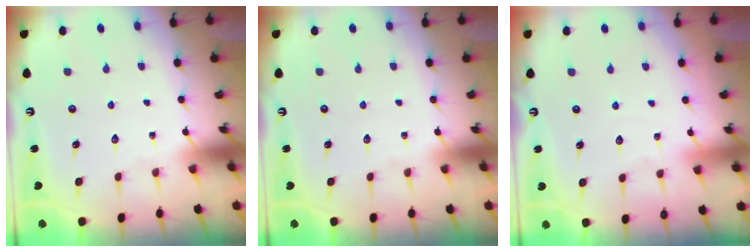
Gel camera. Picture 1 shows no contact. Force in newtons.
{"total": 0.0}
{"total": 2.7, "press": 2.7, "slide": 0.3}